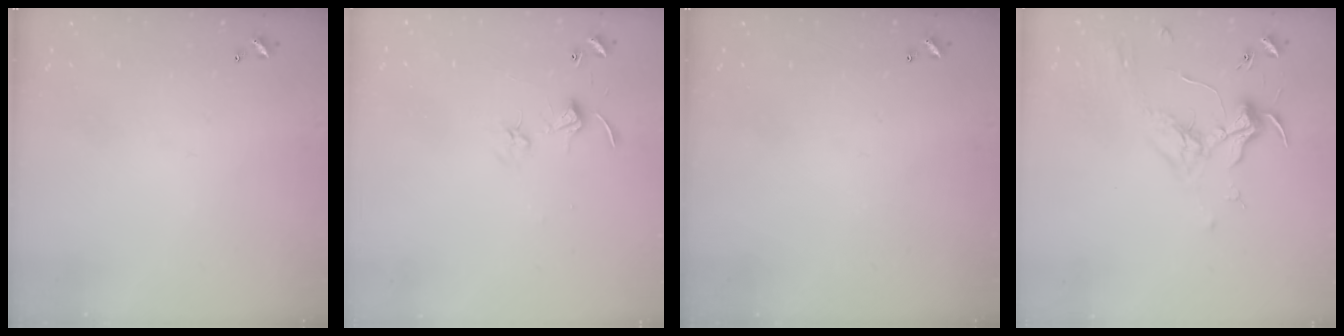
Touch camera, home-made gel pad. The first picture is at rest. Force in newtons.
{"total": 4.2, "press": 4.2, "slide": 0.5}
{"total": 0.0}
{"total": 1.8, "press": 1.7, "slide": 0.8}